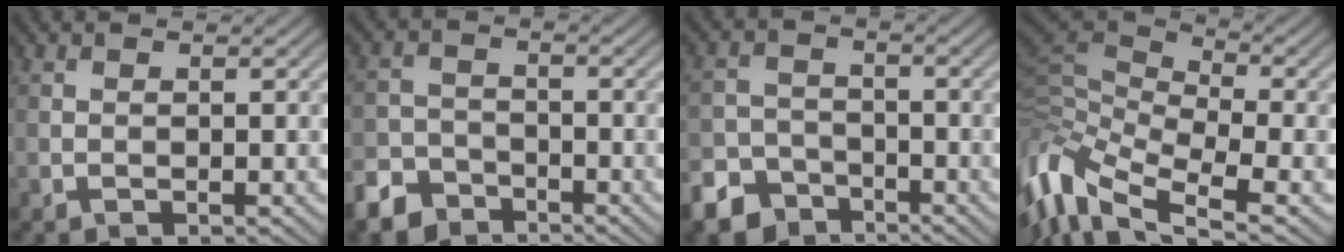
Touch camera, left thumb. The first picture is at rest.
{"total": 5.5, "force": [-4.3, 3.0, 1.8], "torque": [-0.041, -0.004, -0.093]}
{"total": 6.4, "force": [-4.6, 3.9, 2.0], "torque": [-0.040, -0.009, -0.097]}
{"total": 12.7, "force": [-3.6, 5.7, 10.8], "torque": [-0.264, 0.003, -0.072]}